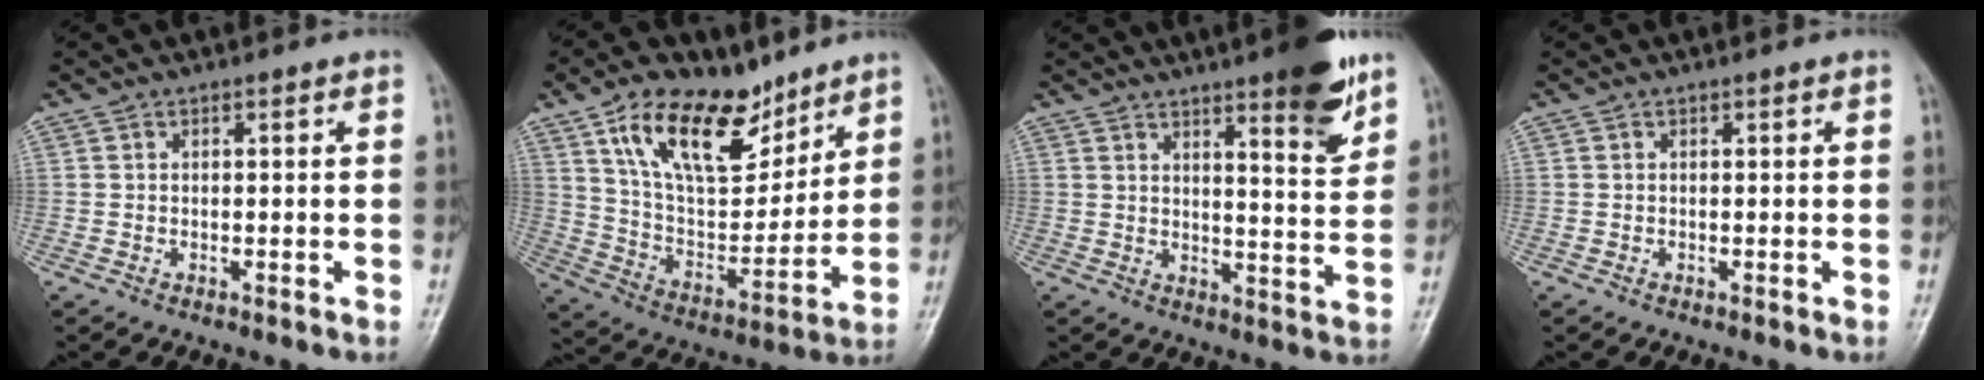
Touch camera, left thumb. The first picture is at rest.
{"total": 19.4, "force": [11.9, 9.8, 11.8], "torque": [-0.150, -0.061, 0.219]}
{"total": 10.7, "force": [6.9, 1.9, 7.9], "torque": [-0.090, -0.045, 0.094]}
{"total": 0.0}